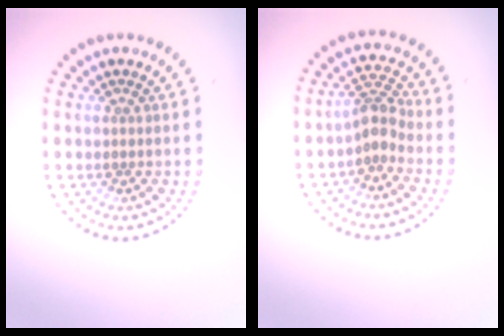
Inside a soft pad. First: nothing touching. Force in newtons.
{"total": 2.6, "press": 2.0, "slide": 1.7}